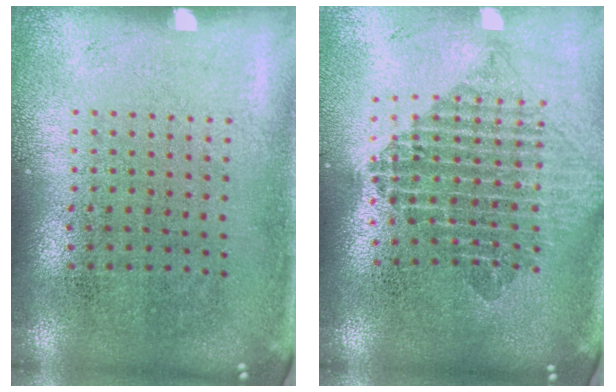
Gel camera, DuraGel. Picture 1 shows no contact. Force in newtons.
{"total": 2.1, "press": 1.7, "slide": 1.2}